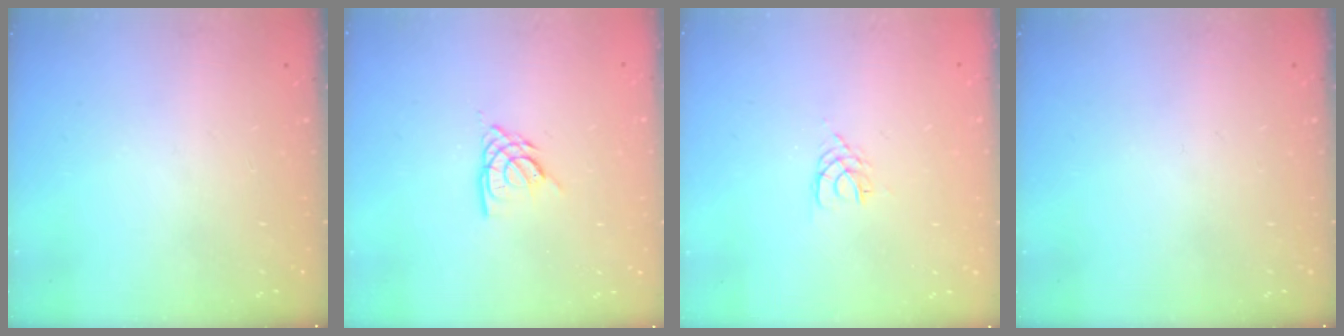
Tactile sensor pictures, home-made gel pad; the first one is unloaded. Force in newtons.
{"total": 6.0, "press": 6.0, "slide": 0.6}
{"total": 2.0, "press": 1.9, "slide": 0.3}
{"total": 0.0}